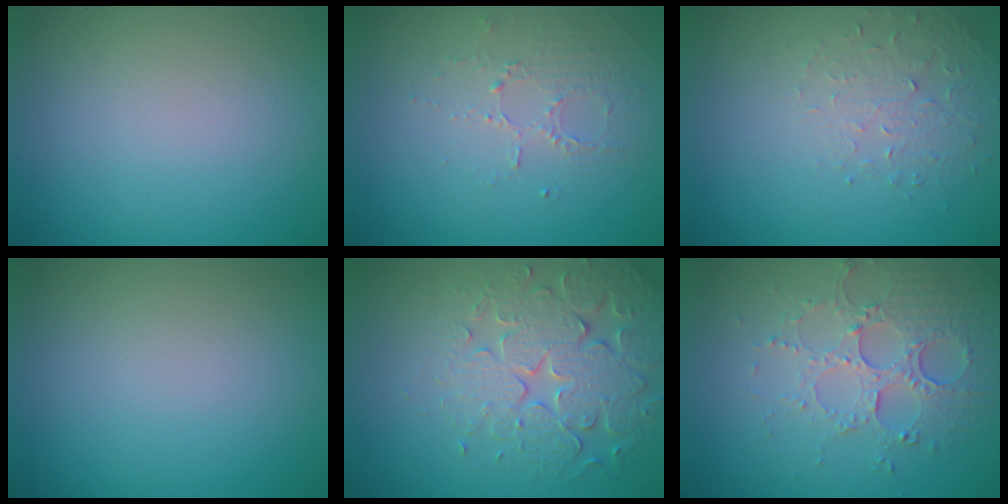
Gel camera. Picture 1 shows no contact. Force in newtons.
{"total": 1.6, "press": 1.0, "slide": 1.3}
{"total": 1.6, "press": 1.1, "slide": 1.2}
{"total": 0.0}
{"total": 5.3, "press": 5.2, "slide": 1.1}
{"total": 5.3, "press": 3.8, "slide": 3.7}